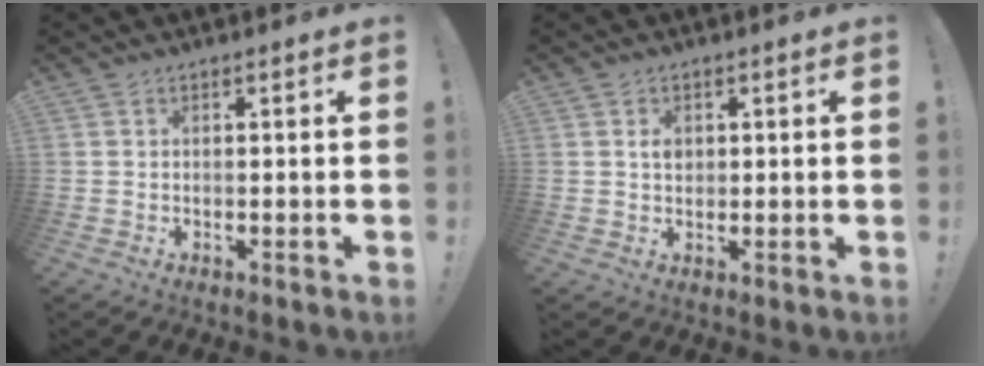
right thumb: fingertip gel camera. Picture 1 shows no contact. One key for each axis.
{"total": 2.4, "fx": 0.6, "fy": 1.8, "fz": 1.5, "tx": -0.019, "ty": 0.001, "tz": 0.008}